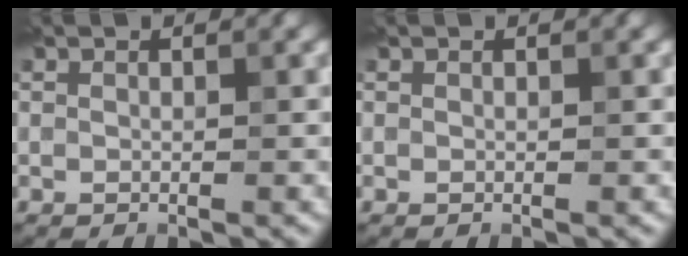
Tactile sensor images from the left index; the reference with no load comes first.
{"total": 0.0}